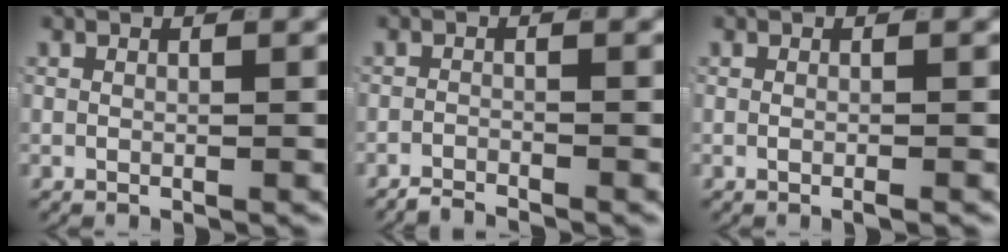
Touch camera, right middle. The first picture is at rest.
{"total": 2.1, "force": [-2.1, 0.1, 0.1], "torque": [0.002, -0.003, -0.039]}
{"total": 0.8, "force": [-0.6, 0.0, 0.6], "torque": [-0.012, -0.002, -0.008]}